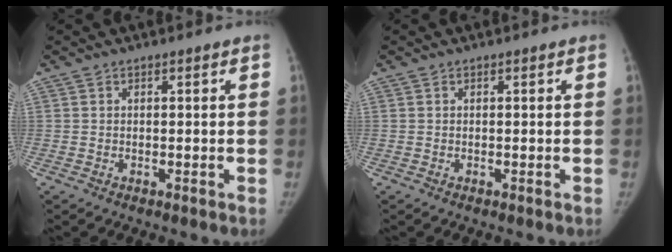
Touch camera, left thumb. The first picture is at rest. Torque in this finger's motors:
{"motor_torque": [0.57, -0.80, 0.16, -0.04, 0.00]}